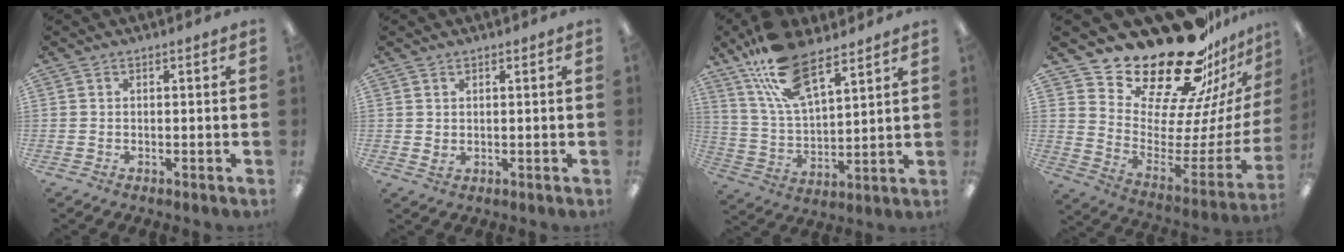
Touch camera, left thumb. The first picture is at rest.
{"total": 1.4, "force": [0.8, 1.0, 0.6], "torque": [-0.004, -0.004, 0.014]}
{"total": 16.9, "force": [11.8, 6.7, 10.1], "torque": [-0.208, -0.041, 0.213]}
{"total": 26.6, "force": [21.6, 10.2, 11.6], "torque": [-0.180, -0.172, 0.391]}